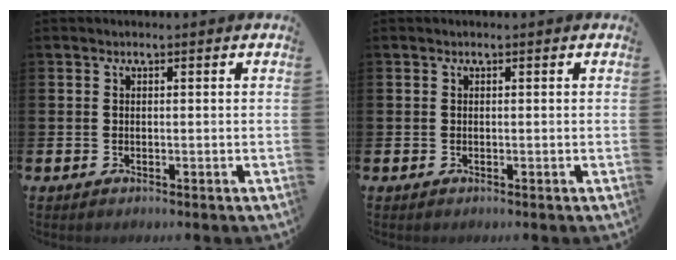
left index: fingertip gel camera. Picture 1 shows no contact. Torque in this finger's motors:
{"motor_torque": [0.00, 0.00, 0.00, 0.00]}